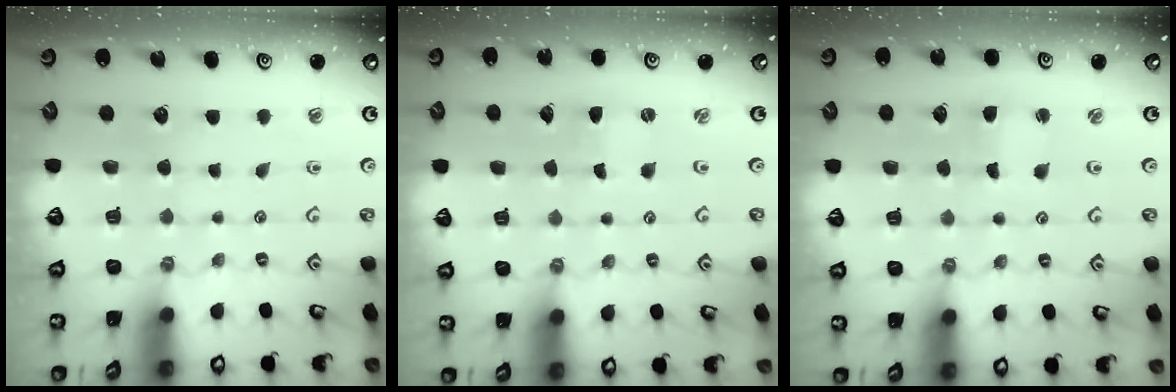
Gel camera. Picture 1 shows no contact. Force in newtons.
{"total": 0.0}
{"total": 2.8, "press": 2.8, "slide": 0.2}